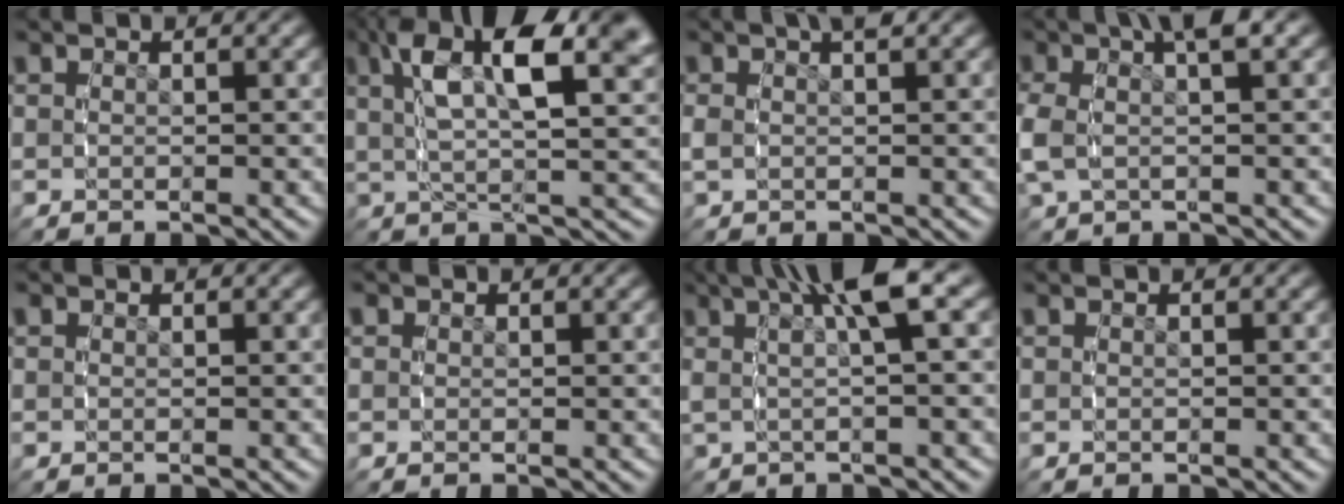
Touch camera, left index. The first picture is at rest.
{"total": 11.2, "force": [4.5, 4.1, 9.4], "torque": [-0.151, 0.014, 0.064]}
{"total": 1.9, "force": [0.6, 0.7, 1.7], "torque": [-0.037, 0.002, 0.012]}
{"total": 4.4, "force": [1.0, 1.9, 3.8], "torque": [-0.090, 0.002, 0.018]}
{"total": 0.5, "force": [0.3, 0.4, 0.2], "torque": [-0.006, -0.003, 0.008]}
{"total": 0.8, "force": [0.4, 0.7, 0.2], "torque": [-0.008, -0.004, 0.008]}
{"total": 6.9, "force": [3.3, 1.6, 5.8], "torque": [-0.089, 0.037, 0.039]}
{"total": 0.0}